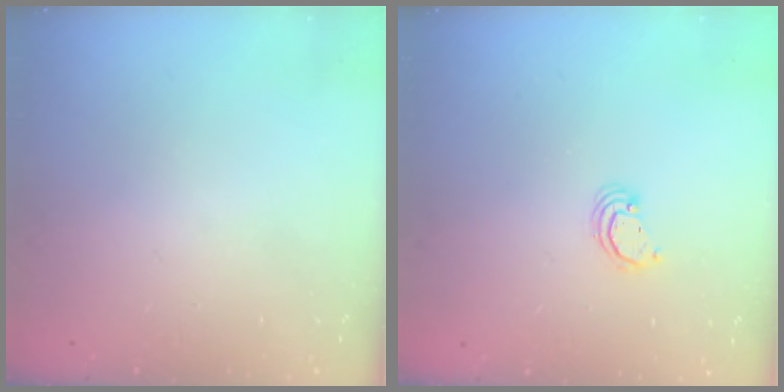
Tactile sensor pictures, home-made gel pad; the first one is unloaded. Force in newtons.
{"total": 2.3, "press": 2.3, "slide": 0.3}